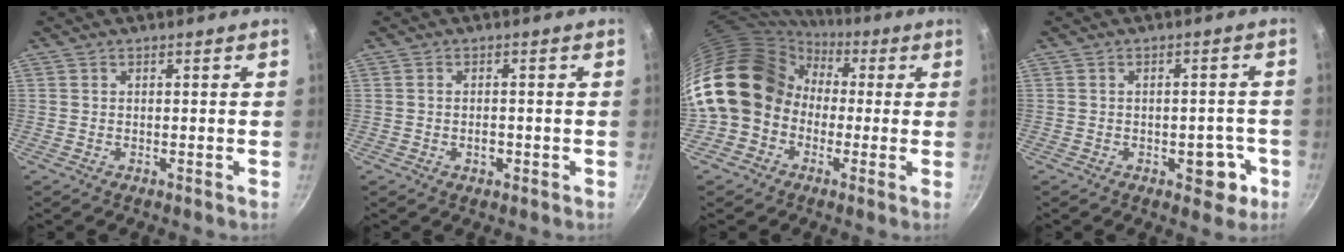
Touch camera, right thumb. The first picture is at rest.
{"total": 2.0, "force": [-0.7, 1.3, 1.4], "torque": [-0.020, 0.004, -0.009]}
{"total": 17.1, "force": [-0.7, 14.5, 9.1], "torque": [-0.136, 0.053, -0.026]}
{"total": 5.7, "force": [-2.2, 3.4, 4.0], "torque": [-0.025, 0.014, -0.023]}